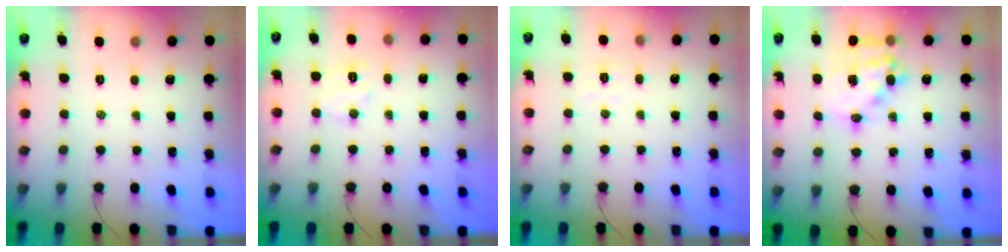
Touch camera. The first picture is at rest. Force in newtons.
{"total": 6.0, "press": 5.9, "slide": 1.1}
{"total": 2.5, "press": 2.4, "slide": 0.7}
{"total": 14.2, "press": 13.8, "slide": 3.3}